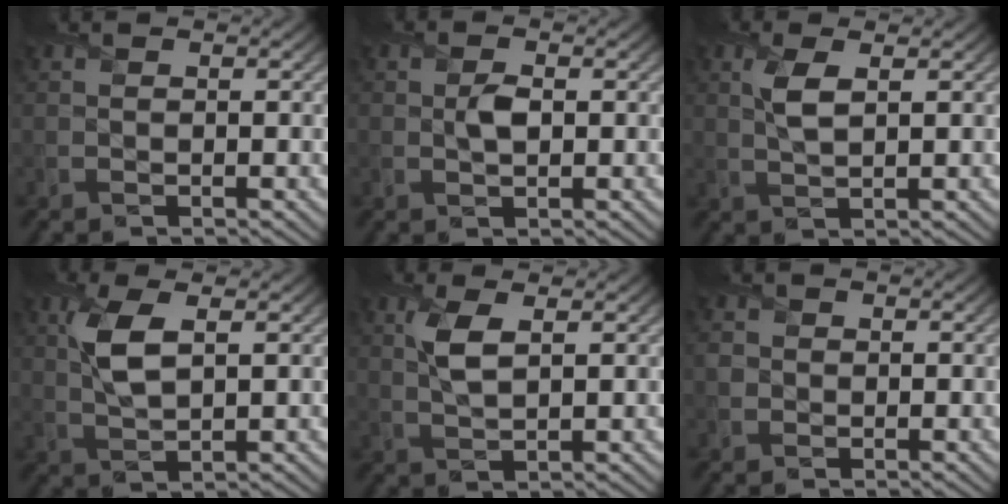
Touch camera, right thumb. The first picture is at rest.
{"total": 2.2, "force": [0.1, 1.4, 1.8], "torque": [-0.038, -0.003, 0.000]}
{"total": 3.2, "force": [1.2, 1.2, 2.8], "torque": [-0.069, 0.003, 0.022]}
{"total": 5.2, "force": [1.6, 2.1, 4.6], "torque": [-0.113, 0.003, 0.031]}
{"total": 3.9, "force": [1.4, 1.5, 3.4], "torque": [-0.084, 0.003, 0.027]}
{"total": 1.8, "force": [-0.1, 1.8, 0.3], "torque": [-0.005, -0.006, -0.008]}